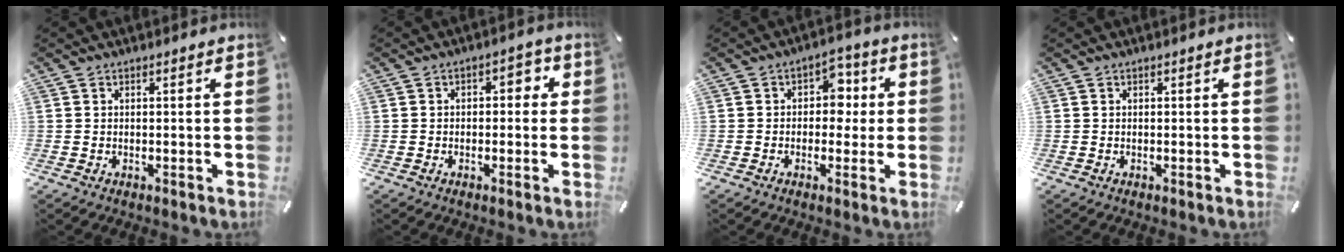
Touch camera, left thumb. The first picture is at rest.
{"total": 3.1, "force": [-0.6, 2.1, 2.3], "torque": [-0.029, 0.010, -0.020]}
{"total": 6.4, "force": [0.0, 5.1, 4.0], "torque": [-0.043, 0.005, -0.008]}
{"total": 0.0}